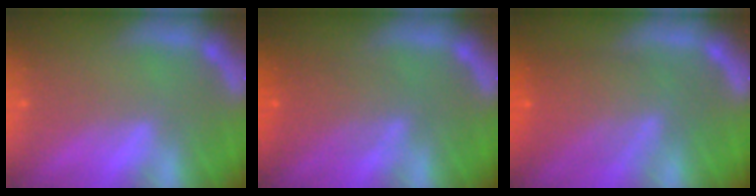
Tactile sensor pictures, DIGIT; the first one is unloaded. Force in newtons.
{"total": 4.6}
{"total": 7.6}